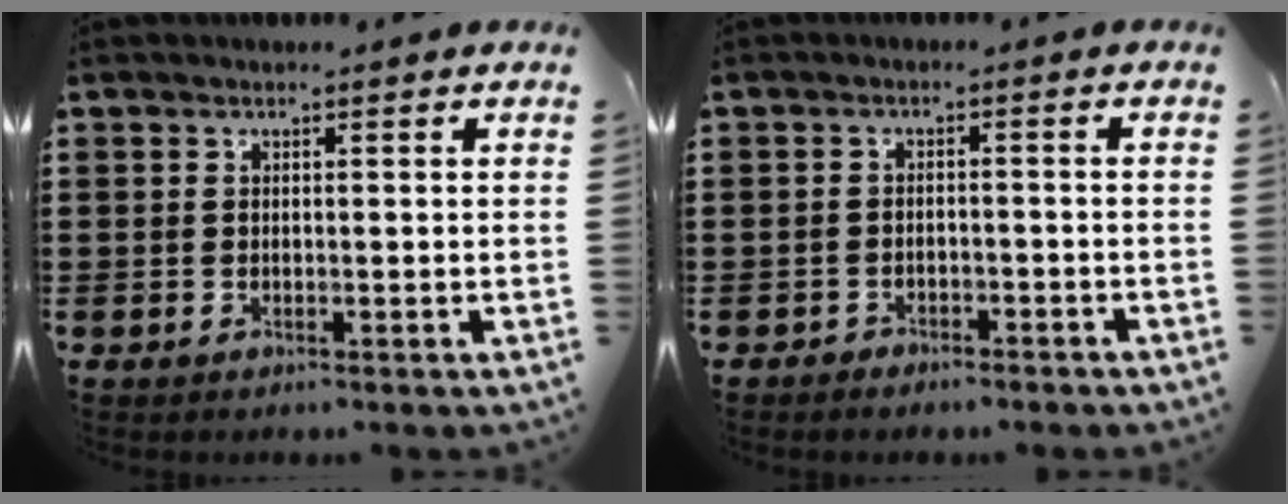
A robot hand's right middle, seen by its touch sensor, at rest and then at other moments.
{"total": 1.9, "force": [-1.8, 0.5, 0.0], "torque": [-0.005, 0.003, -0.041]}